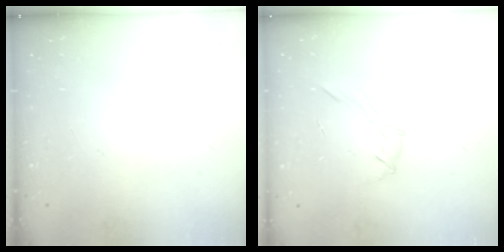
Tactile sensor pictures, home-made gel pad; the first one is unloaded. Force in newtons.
{"total": 6.3, "press": 6.1, "slide": 1.5}